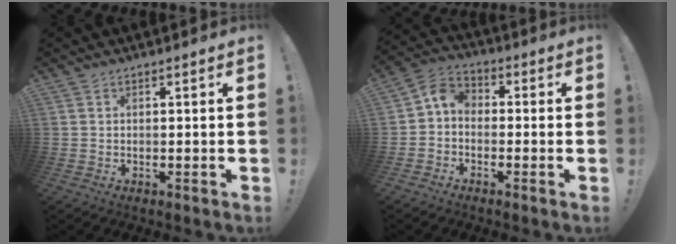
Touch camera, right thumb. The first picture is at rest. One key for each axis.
{"total": 6.4, "fx": -1.5, "fy": 5.1, "fz": 3.5, "tx": -0.068, "ty": 0.020, "tz": -0.027}